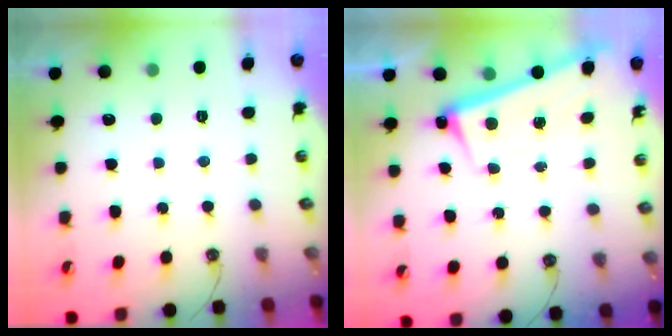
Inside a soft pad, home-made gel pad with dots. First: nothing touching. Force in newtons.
{"total": 2.6, "press": 2.4, "slide": 0.9}